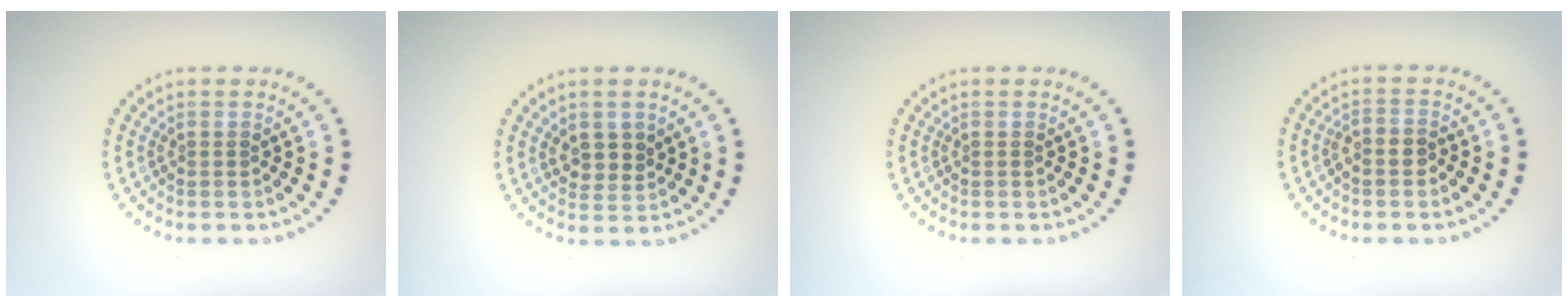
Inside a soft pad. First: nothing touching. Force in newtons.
{"total": 2.3, "press": 2.1, "slide": 0.8}
{"total": 0.0}
{"total": 1.3, "press": 1.2, "slide": 0.6}